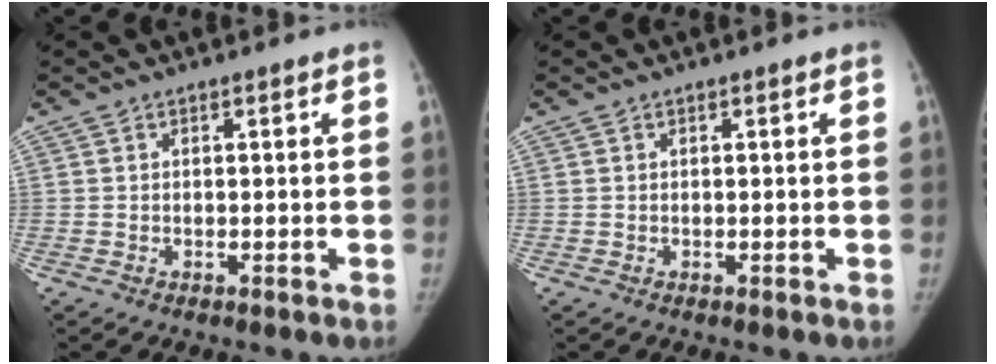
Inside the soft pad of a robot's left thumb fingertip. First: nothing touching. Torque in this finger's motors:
{"motor_torque": [0.17, 0.05, 0.39, -0.25, 0.03]}